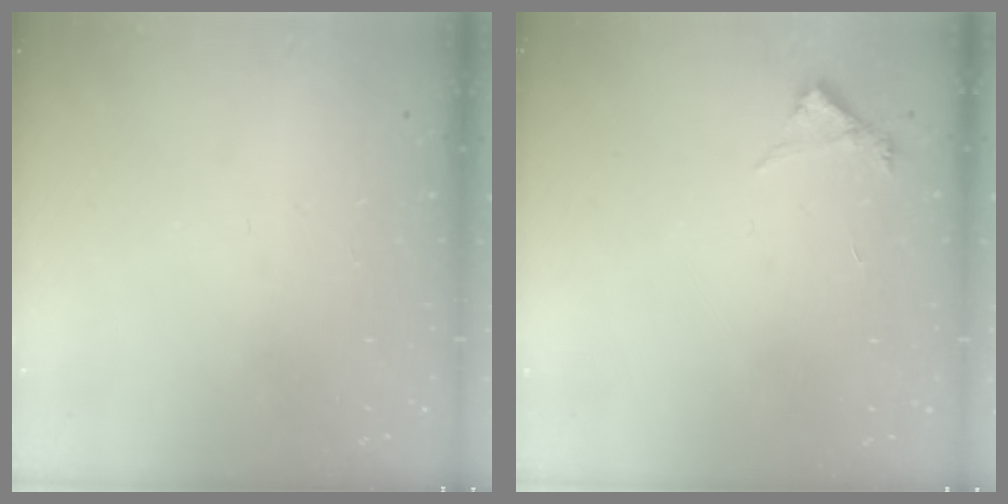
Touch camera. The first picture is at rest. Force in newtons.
{"total": 5.0, "press": 5.0, "slide": 0.5}